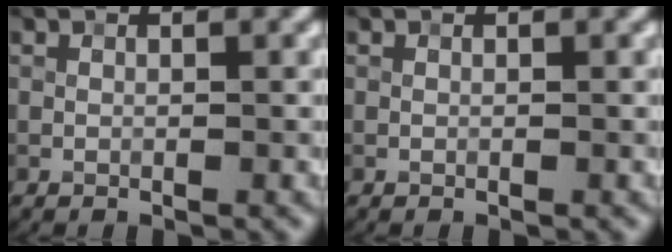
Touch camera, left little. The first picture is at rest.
{"total": 0.0}